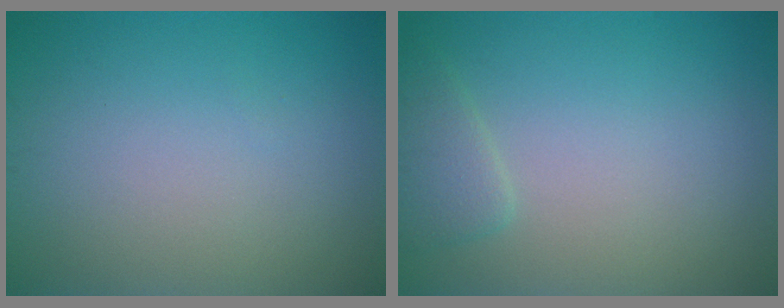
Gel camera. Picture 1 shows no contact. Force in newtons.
{"total": 1.9, "press": 1.9, "slide": 0.2}